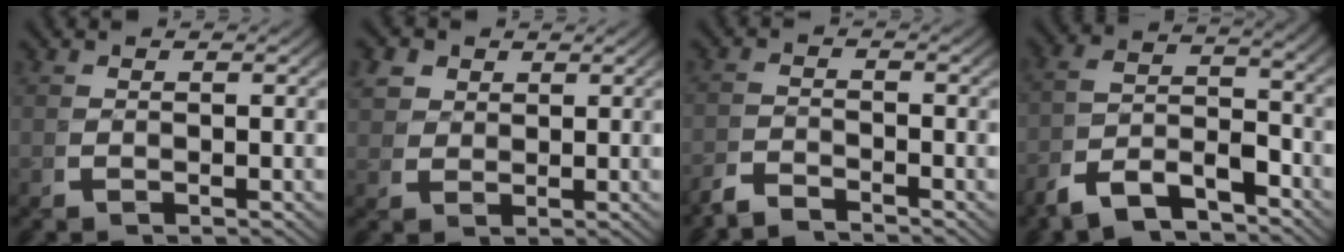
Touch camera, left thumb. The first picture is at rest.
{"total": 3.5, "force": [2.0, 2.5, 1.3], "torque": [-0.028, -0.004, 0.042]}
{"total": 2.3, "force": [-2.3, 0.2, 0.3], "torque": [0.001, -0.004, -0.052]}
{"total": 6.9, "force": [-3.0, 4.0, 4.9], "torque": [-0.093, -0.017, -0.050]}